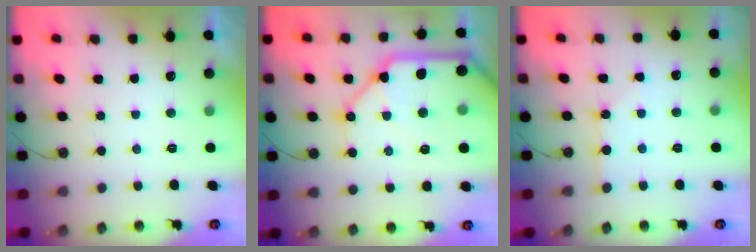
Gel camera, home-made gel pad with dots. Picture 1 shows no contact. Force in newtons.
{"total": 21.1, "press": 21.0, "slide": 2.5}
{"total": 1.7, "press": 1.7, "slide": 0.3}